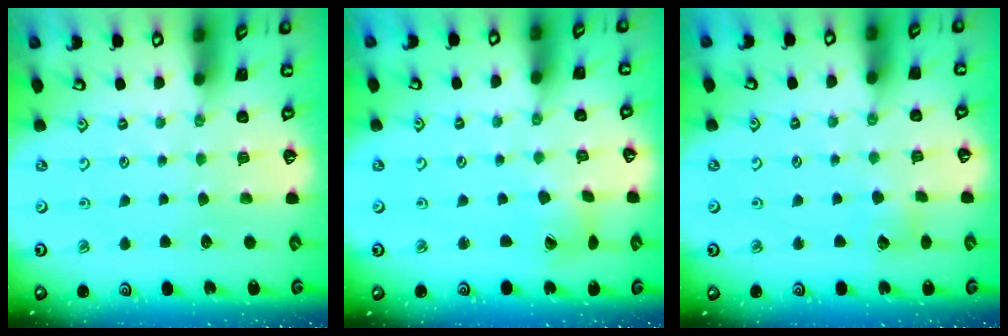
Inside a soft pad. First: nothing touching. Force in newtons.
{"total": 2.4, "press": 2.4, "slide": 0.3}
{"total": 3.4, "press": 3.4, "slide": 0.4}